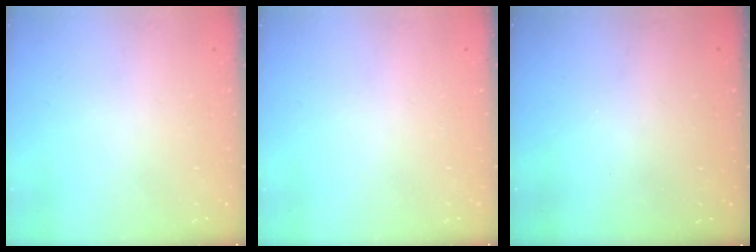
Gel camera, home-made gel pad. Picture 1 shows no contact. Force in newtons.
{"total": 0.0}
{"total": 3.0, "press": 3.0, "slide": 0.3}